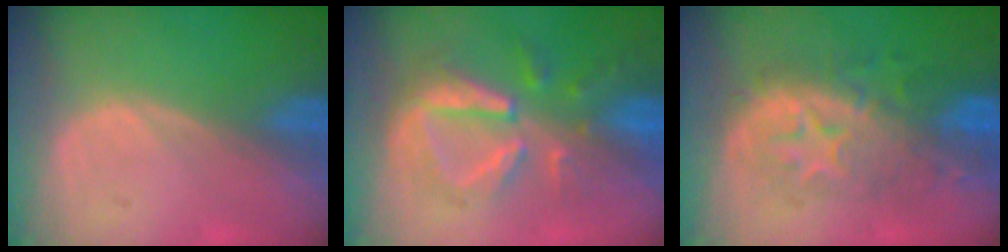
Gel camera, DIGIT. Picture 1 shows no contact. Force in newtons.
{"total": 8.0, "press": 8.0, "slide": 0.1}
{"total": 8.3, "press": 8.3, "slide": 0.8}